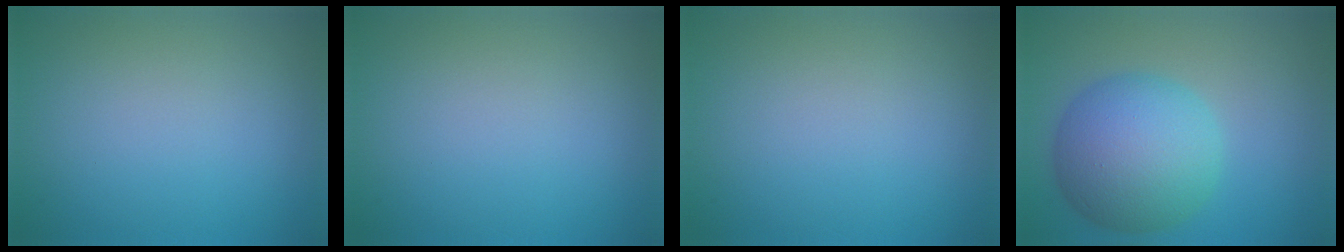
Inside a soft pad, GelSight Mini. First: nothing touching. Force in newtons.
{"total": 0.0}
{"total": 0.0}
{"total": 8.4, "press": 8.4, "slide": 0.3}